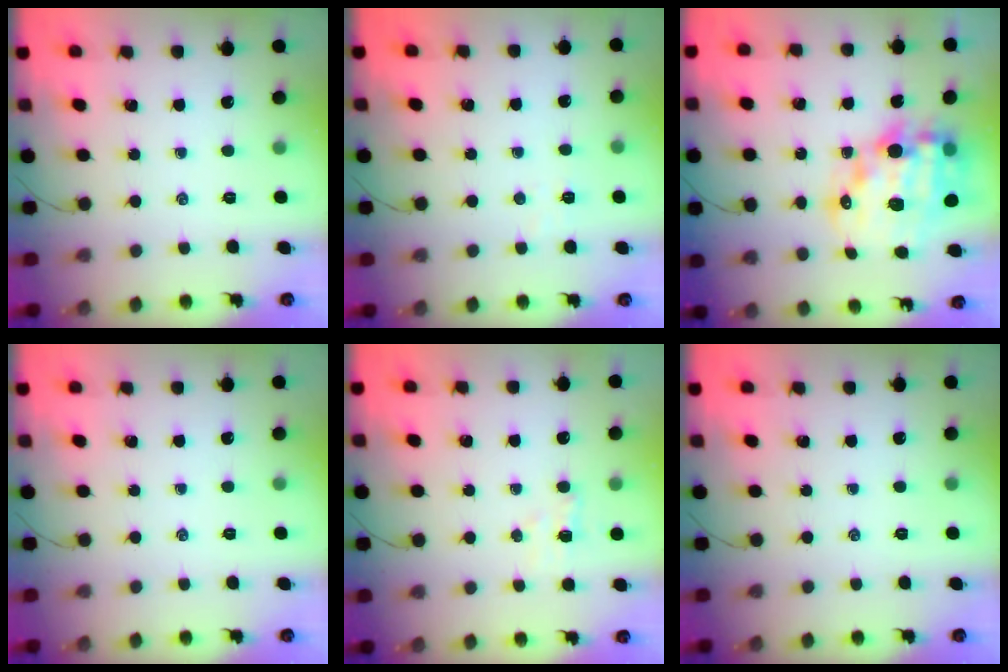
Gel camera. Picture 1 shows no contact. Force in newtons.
{"total": 2.4, "press": 2.3, "slide": 0.6}
{"total": 19.2, "press": 18.8, "slide": 4.1}
{"total": 0.0}
{"total": 4.1, "press": 3.9, "slide": 1.1}
{"total": 0.0}